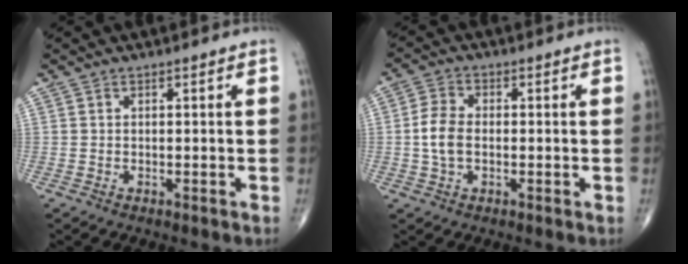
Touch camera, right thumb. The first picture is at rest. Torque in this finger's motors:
{"motor_torque": [0.00, 0.24, 0.57, 0.04, 0.04]}